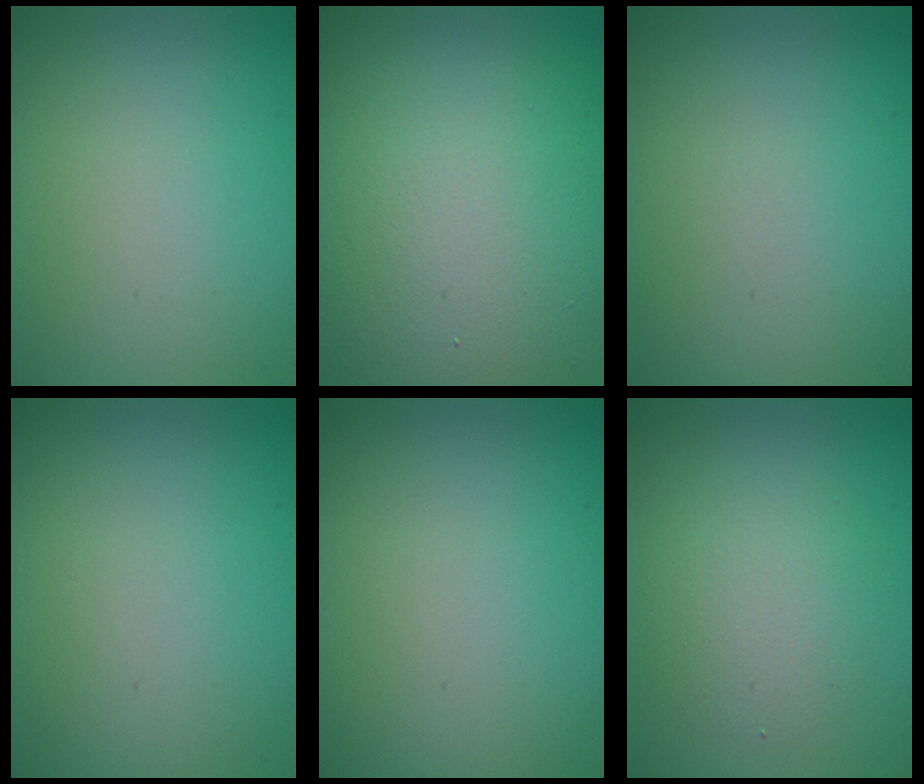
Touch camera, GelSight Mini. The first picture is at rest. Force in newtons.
{"total": 13.7, "press": 13.7, "slide": 1.0}
{"total": 0.0}
{"total": 0.0}
{"total": 0.0}
{"total": 3.2, "press": 3.1, "slide": 0.2}